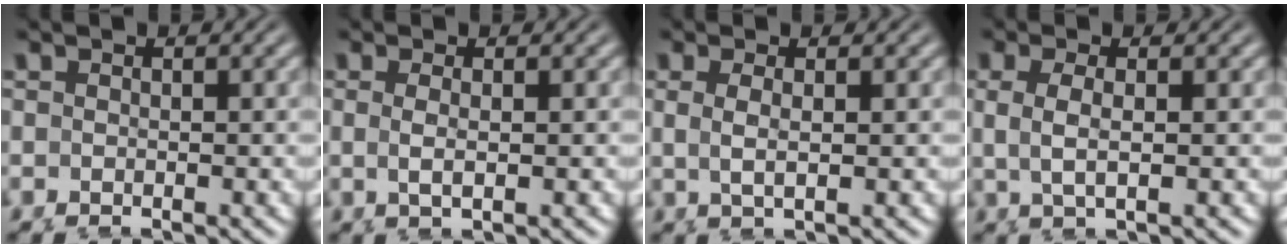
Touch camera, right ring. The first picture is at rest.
{"total": 1.6, "force": [0.4, -0.6, 1.4], "torque": [-0.032, -0.006, 0.015]}
{"total": 1.9, "force": [1.0, -0.2, 1.5], "torque": [-0.031, -0.003, 0.023]}
{"total": 2.8, "force": [1.5, 0.6, 2.3], "torque": [-0.041, 0.006, 0.026]}